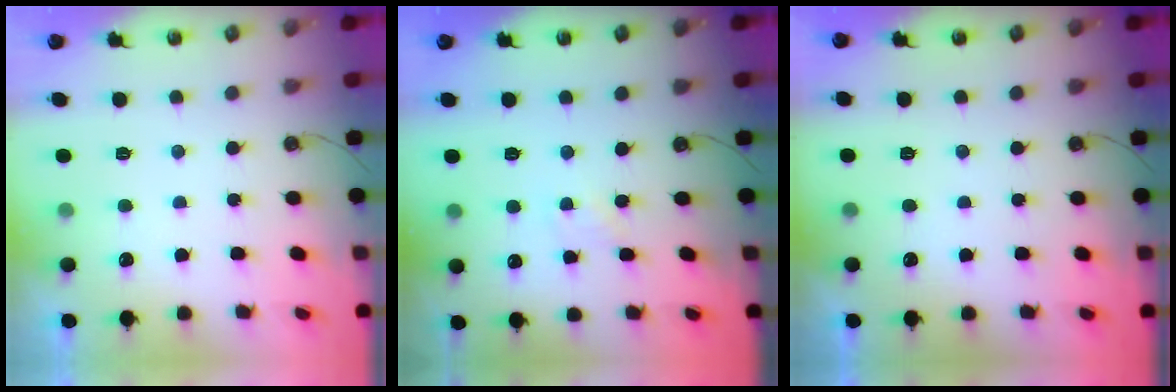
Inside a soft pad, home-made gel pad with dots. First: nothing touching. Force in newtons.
{"total": 2.4, "press": 2.4, "slide": 0.3}
{"total": 0.0}